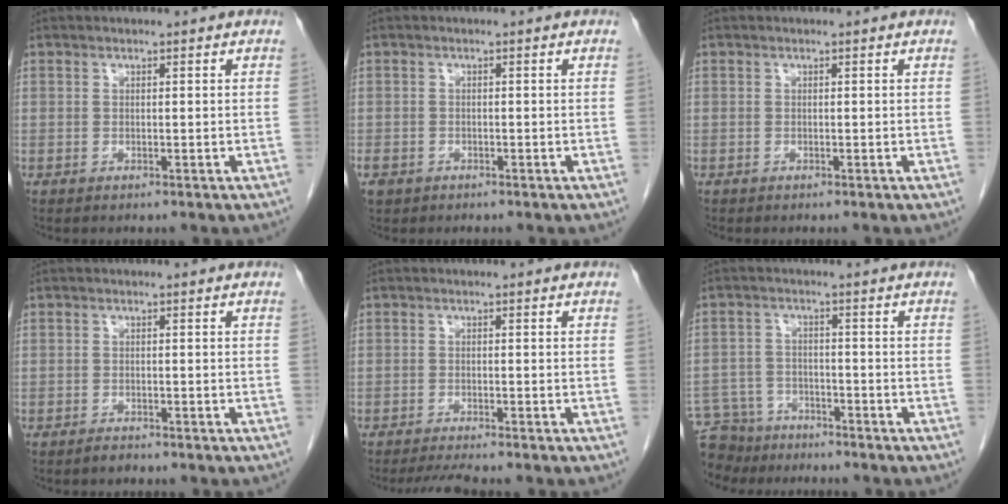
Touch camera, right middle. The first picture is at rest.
{"total": 2.5, "force": [-1.6, 1.7, 0.7], "torque": [-0.017, 0.000, -0.026]}
{"total": 0.0}
{"total": 1.0, "force": [-0.9, 0.3, 0.3], "torque": [-0.008, -0.001, -0.014]}
{"total": 3.2, "force": [-2.8, -0.4, 1.4], "torque": [-0.027, -0.012, -0.048]}
{"total": 9.4, "force": [-8.2, 4.5, 1.2], "torque": [-0.030, 0.000, -0.130]}